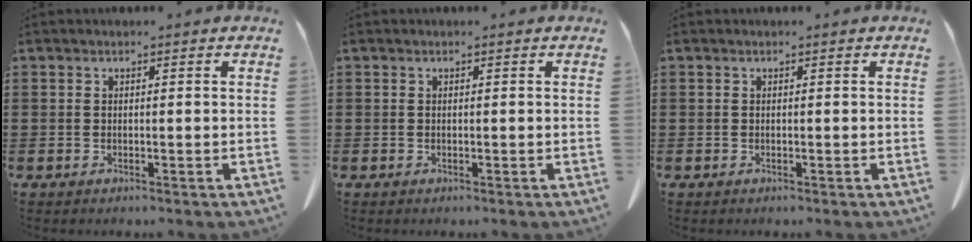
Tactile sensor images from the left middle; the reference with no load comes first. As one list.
[{"total": 0.0}, {"total": 0.0}]